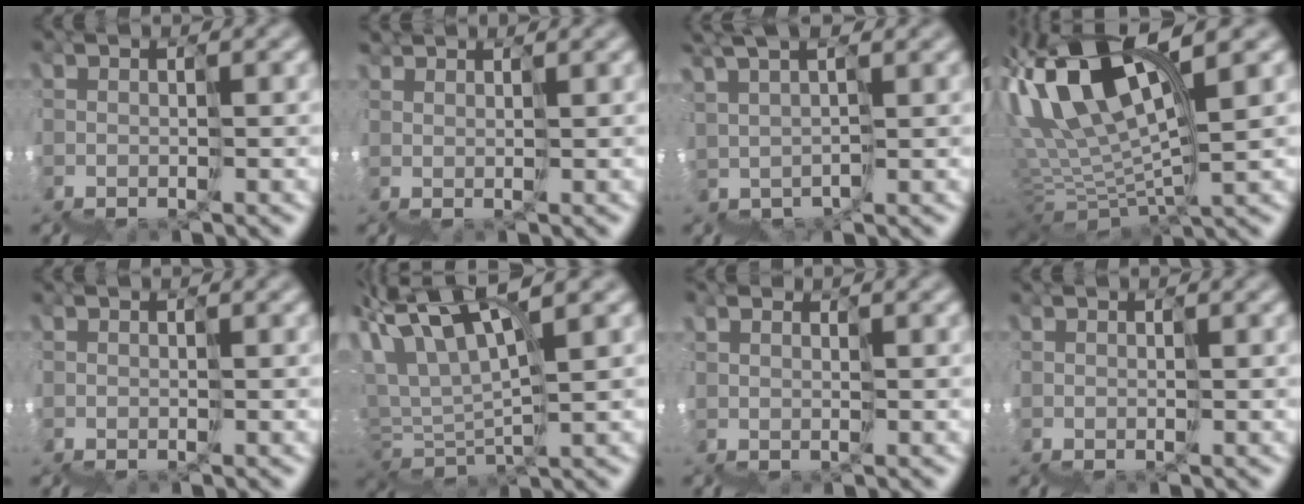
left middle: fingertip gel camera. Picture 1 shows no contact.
{"total": 1.8, "force": [1.7, -0.3, -0.7], "torque": [0.020, 0.023, 0.027]}
{"total": 4.1, "force": [3.5, -1.2, -1.7], "torque": [-0.006, 0.030, 0.056]}
{"total": 7.5, "force": [5.6, 1.5, 4.8], "torque": [-0.142, 0.036, 0.097]}
{"total": 0.0}
{"total": 3.9, "force": [3.8, -0.8, 0.1], "torque": [-0.038, 0.031, 0.062]}
{"total": 2.3, "force": [0.8, -0.6, -2.1], "torque": [0.017, 0.013, 0.013]}
{"total": 0.0}